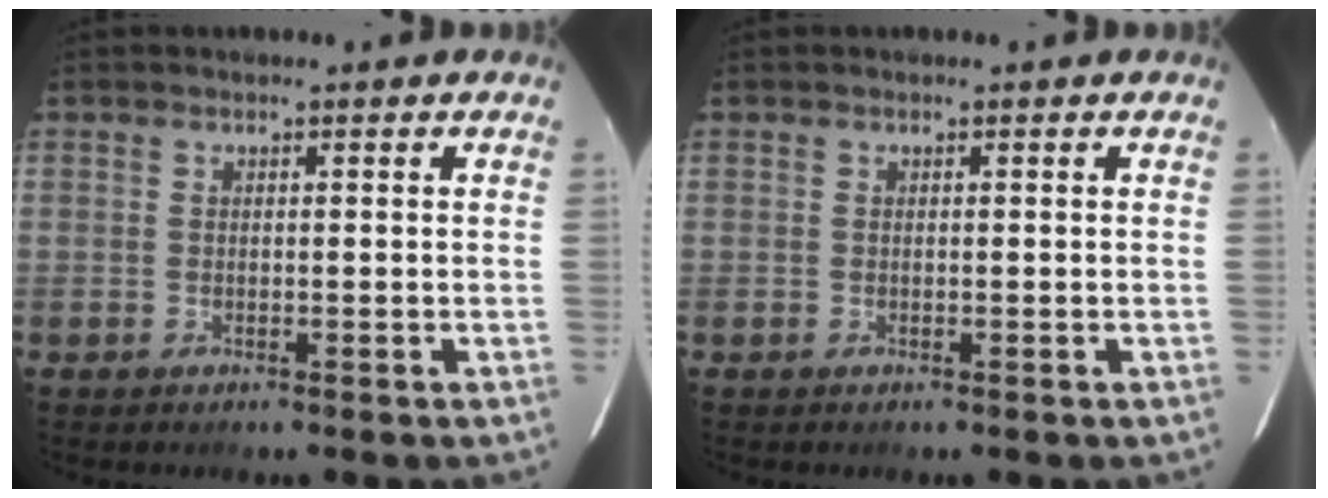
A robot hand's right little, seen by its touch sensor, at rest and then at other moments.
{"total": 0.0}